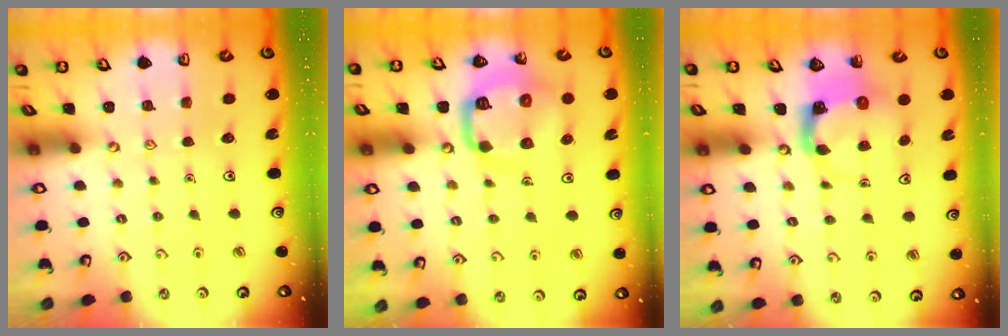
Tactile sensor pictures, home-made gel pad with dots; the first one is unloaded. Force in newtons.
{"total": 12.6, "press": 12.5, "slide": 1.4}
{"total": 3.9, "press": 3.8, "slide": 0.6}